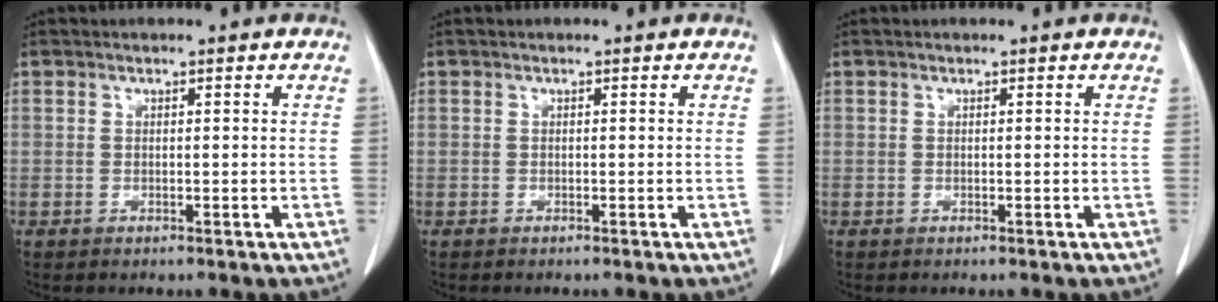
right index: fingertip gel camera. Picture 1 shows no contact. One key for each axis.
{"total": 0.0}
{"total": 0.0}